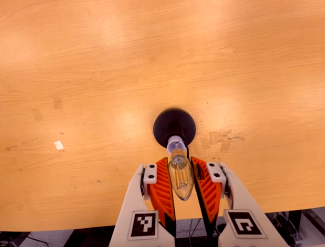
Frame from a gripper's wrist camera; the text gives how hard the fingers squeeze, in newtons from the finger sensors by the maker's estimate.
{"total": 13.5, "left": 14.5, "right": 12.5}